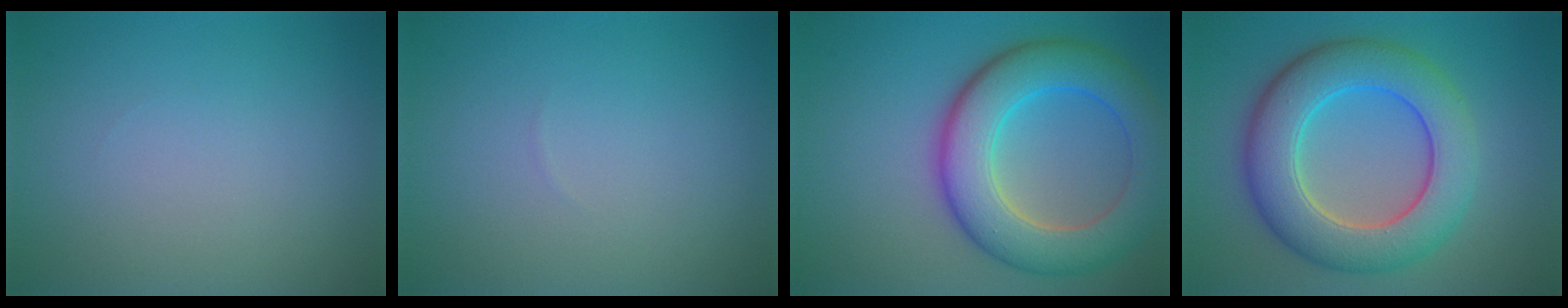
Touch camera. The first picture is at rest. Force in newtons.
{"total": 0.0}
{"total": 8.8, "press": 8.8, "slide": 0.4}
{"total": 8.9, "press": 8.9, "slide": 0.2}